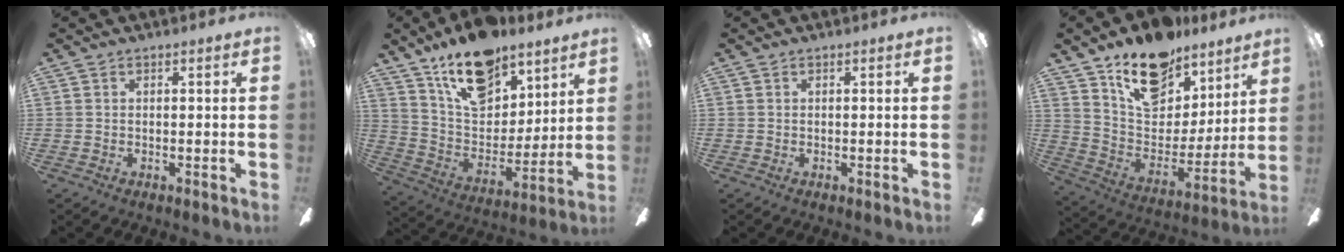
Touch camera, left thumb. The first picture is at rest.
{"total": 19.0, "force": [12.9, 10.4, 9.3], "torque": [-0.152, -0.079, 0.232]}
{"total": 0.0}
{"total": 18.6, "force": [13.7, 9.9, 7.7], "torque": [-0.121, -0.094, 0.244]}